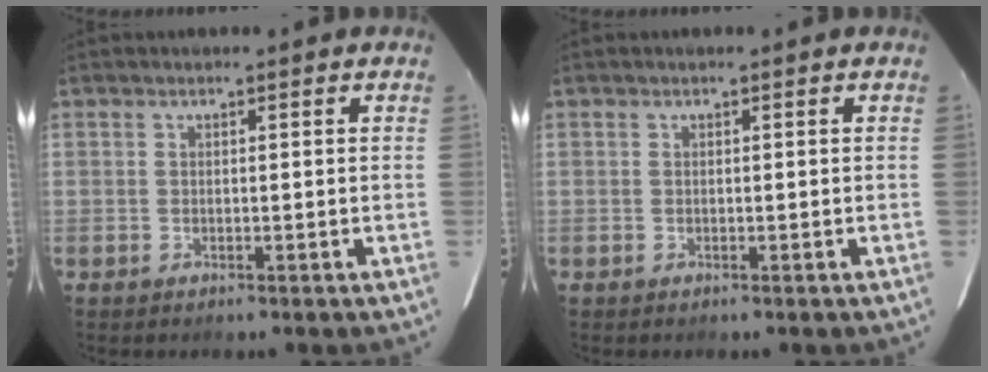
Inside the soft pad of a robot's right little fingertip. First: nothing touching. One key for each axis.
{"total": 0.0}